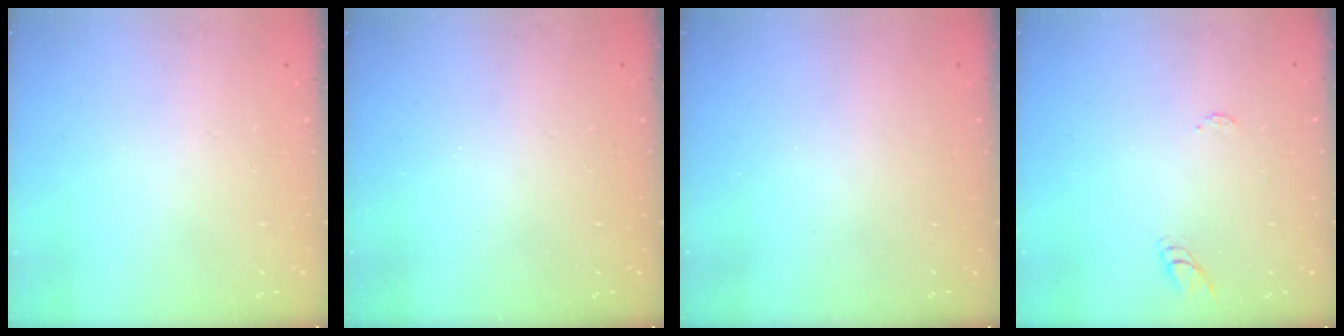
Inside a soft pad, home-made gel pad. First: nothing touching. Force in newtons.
{"total": 0.0}
{"total": 0.0}
{"total": 6.7, "press": 6.7, "slide": 0.6}